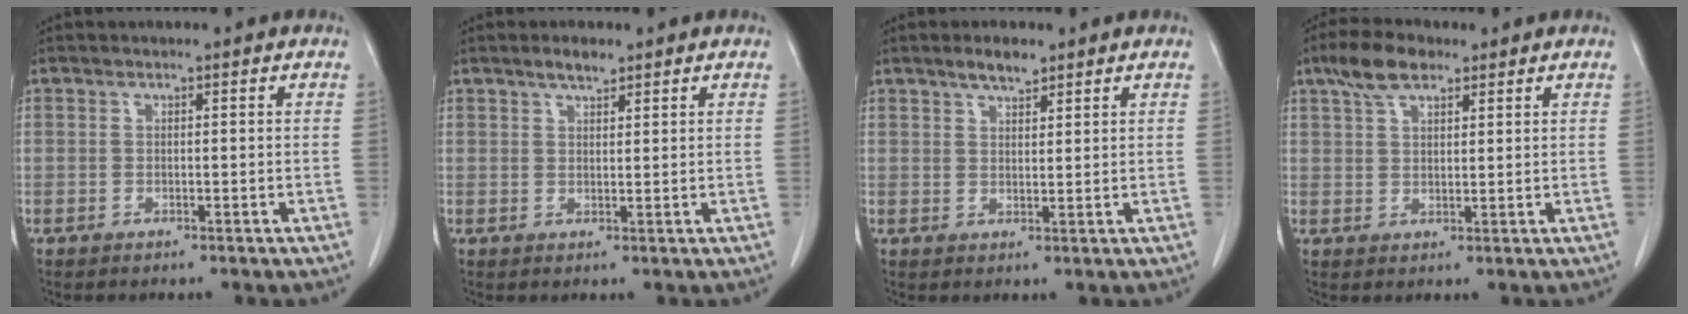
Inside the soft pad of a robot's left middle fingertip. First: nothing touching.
{"total": 2.7, "force": [2.1, 0.7, 1.5], "torque": [-0.032, 0.004, 0.036]}
{"total": 3.3, "force": [2.6, 0.9, 1.8], "torque": [-0.036, 0.003, 0.044]}
{"total": 6.0, "force": [4.0, 2.5, 3.7], "torque": [-0.076, 0.015, 0.076]}